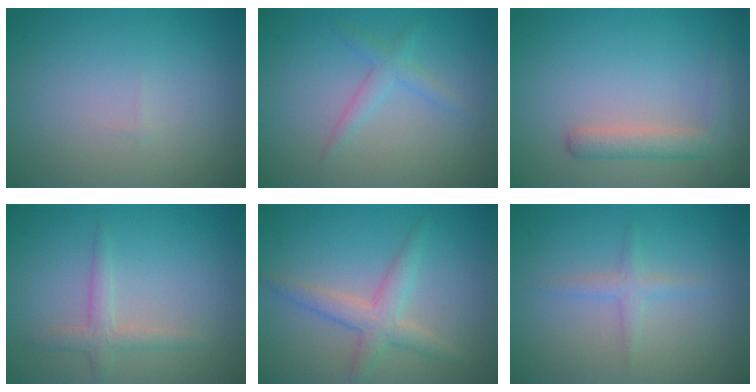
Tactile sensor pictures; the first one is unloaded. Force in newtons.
{"total": 1.7, "press": 1.7, "slide": 0.1}
{"total": 2.8, "press": 2.8, "slide": 0.2}
{"total": 1.9, "press": 1.9, "slide": 0.1}
{"total": 3.2, "press": 3.2, "slide": 0.2}
{"total": 1.5, "press": 1.5, "slide": 0.0}